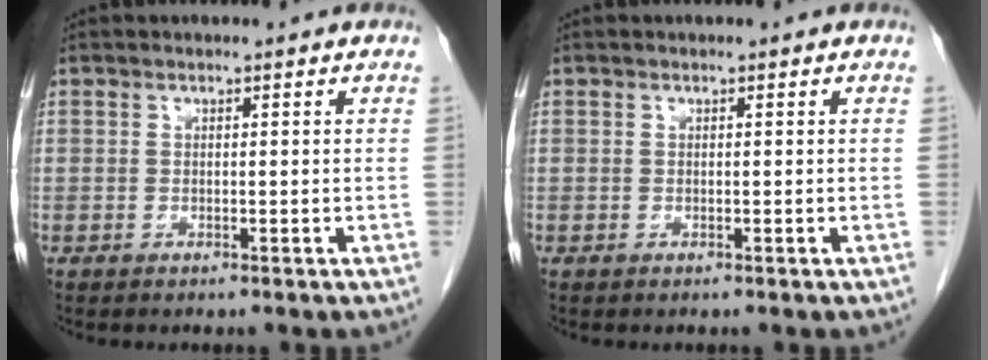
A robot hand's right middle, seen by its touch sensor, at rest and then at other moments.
{"total": 0.0}